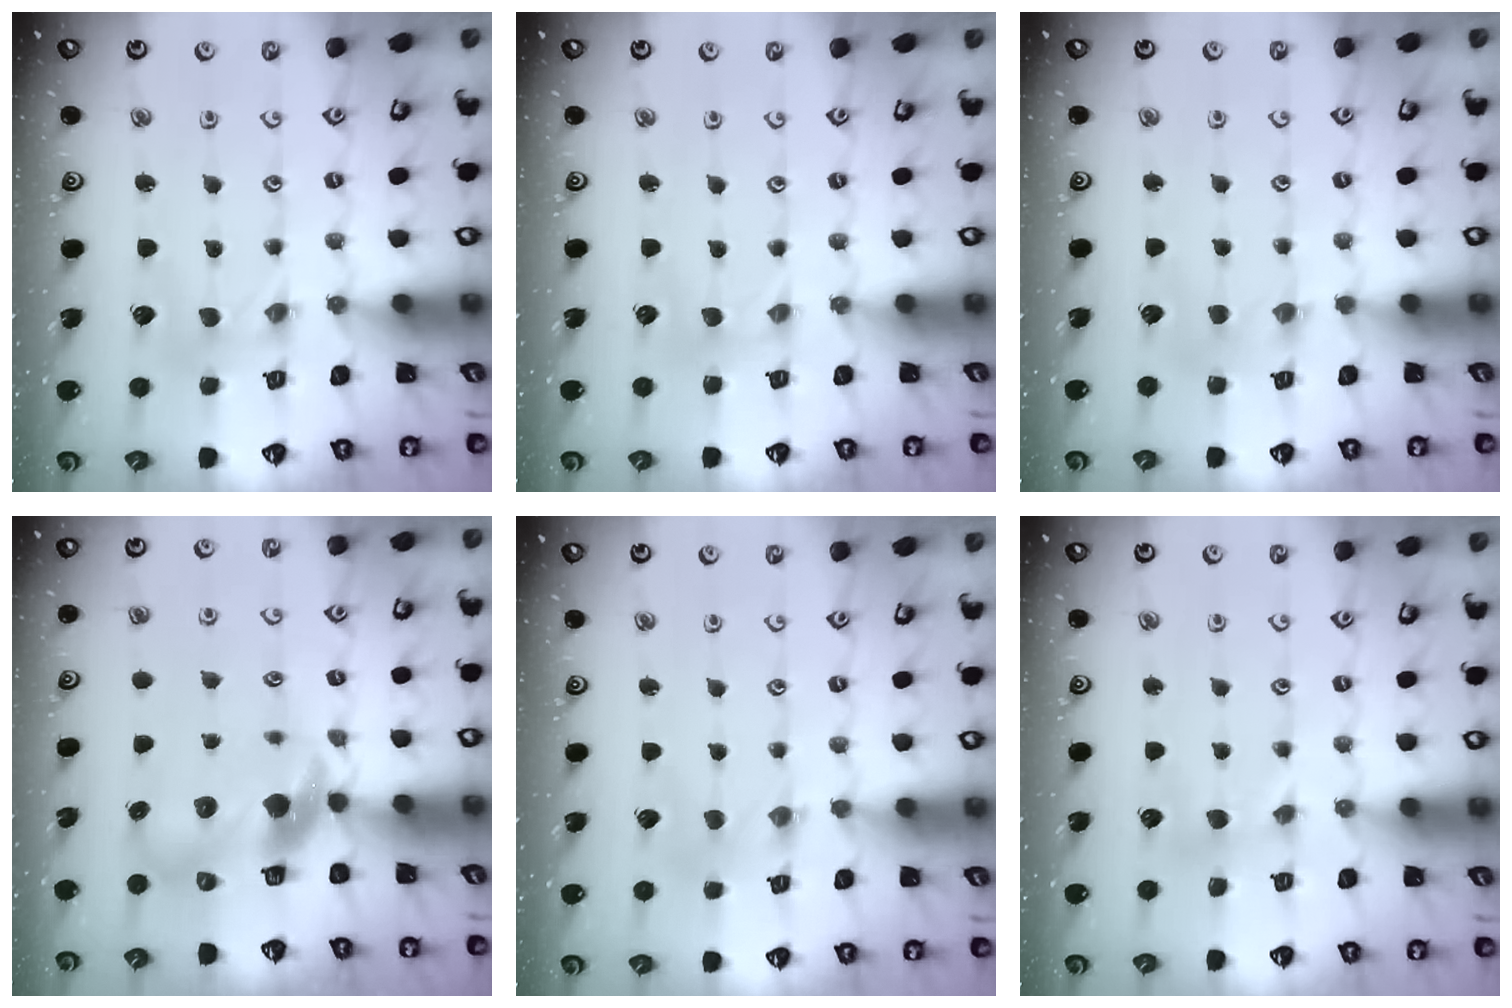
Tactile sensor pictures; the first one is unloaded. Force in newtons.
{"total": 0.7, "press": 0.6, "slide": 0.2}
{"total": 2.3, "press": 2.3, "slide": 0.3}
{"total": 9.5, "press": 9.4, "slide": 1.7}
{"total": 1.8, "press": 1.8, "slide": 0.4}
{"total": 2.1, "press": 2.0, "slide": 0.3}